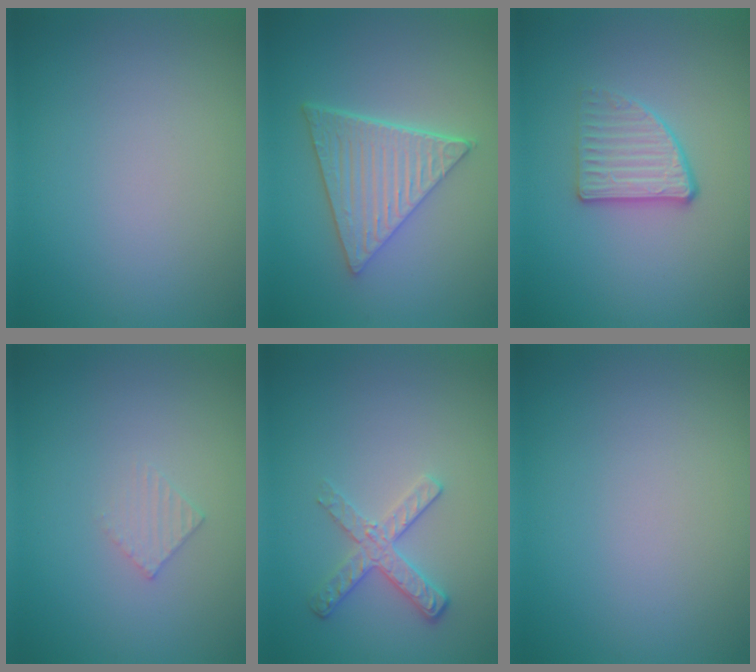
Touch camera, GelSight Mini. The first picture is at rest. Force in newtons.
{"total": 5.9, "press": 4.3, "slide": 4.1}
{"total": 2.7, "press": 2.4, "slide": 1.1}
{"total": 1.1, "press": 1.1, "slide": 0.0}
{"total": 2.6, "press": 2.4, "slide": 1.2}
{"total": 0.0}